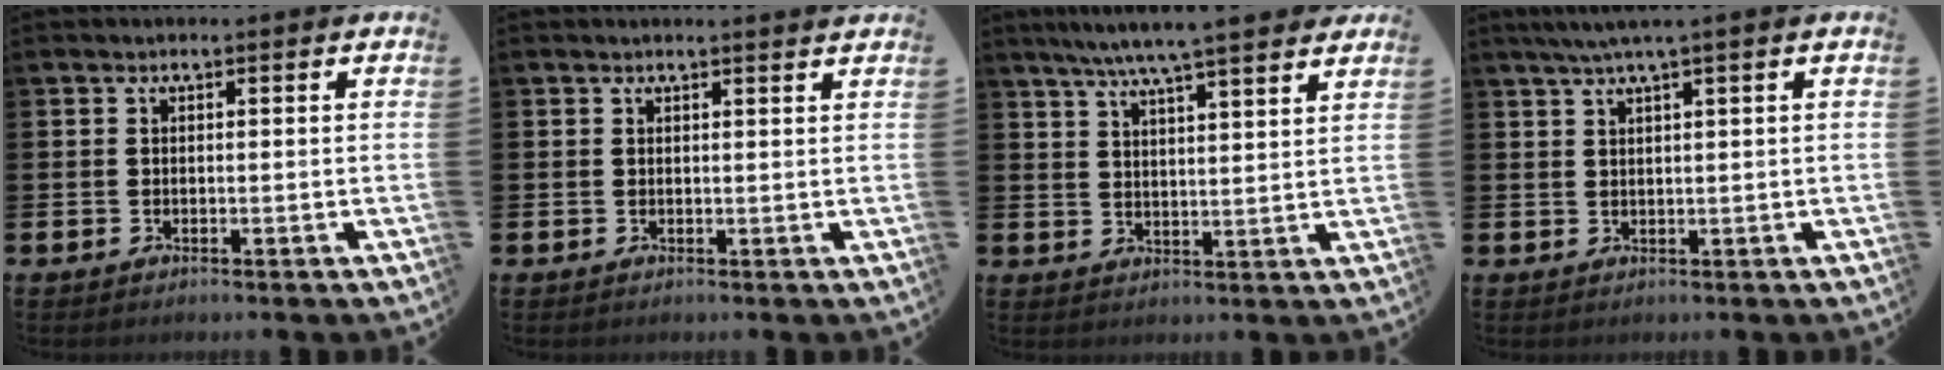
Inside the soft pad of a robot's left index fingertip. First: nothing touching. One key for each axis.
{"total": 0.9, "fx": 0.9, "fy": -0.2, "fz": 0.1, "tx": 0.008, "ty": -0.005, "tz": 0.016}
{"total": 7.1, "fx": 6.6, "fy": -0.2, "fz": 2.8, "tx": -0.072, "ty": -0.027, "tz": 0.116}
{"total": 3.0, "fx": 2.1, "fy": -0.5, "fz": 2.1, "tx": -0.051, "ty": 0.004, "tz": 0.039}